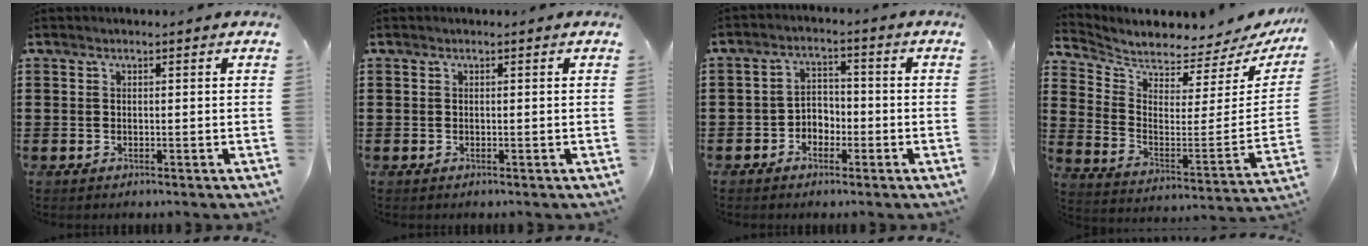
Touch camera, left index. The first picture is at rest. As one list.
[{"total": 0.0}, {"total": 3.3, "force": [-2.1, 2.2, 1.1], "torque": [-0.028, 0.009, -0.046]}, {"total": 3.3, "force": [3.3, 0.2, 0.2], "torque": [-0.031, -0.050, 0.050]}]